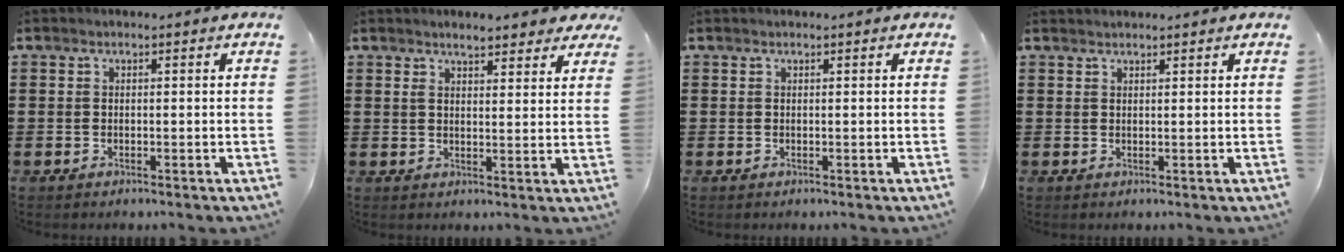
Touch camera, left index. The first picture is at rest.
{"total": 4.0, "force": [3.5, 0.6, 2.0], "torque": [-0.048, -0.002, 0.063]}
{"total": 0.0}
{"total": 1.0, "force": [1.0, 0.0, 0.1], "torque": [-0.003, -0.001, 0.020]}